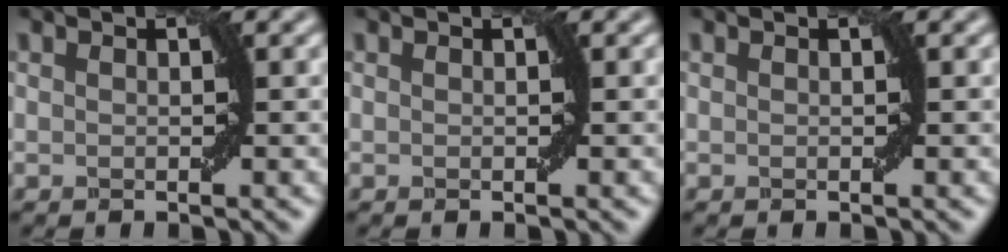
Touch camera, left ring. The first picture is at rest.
{"total": 0.0}
{"total": 0.0}